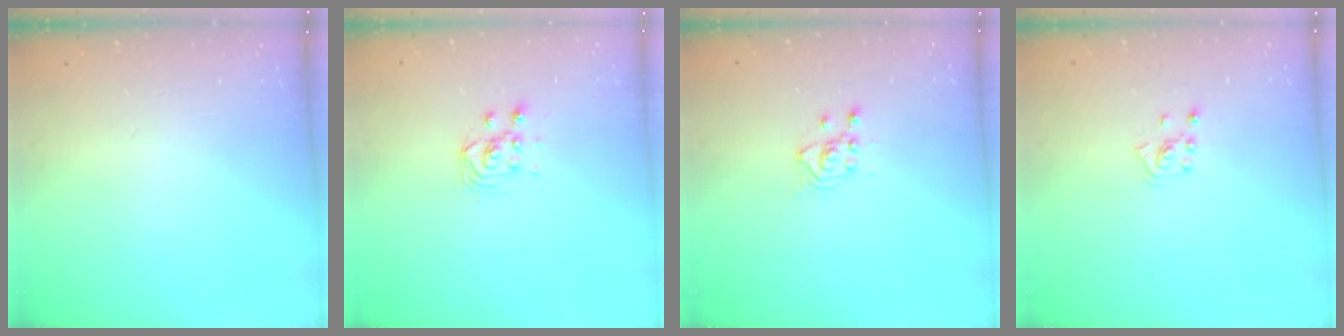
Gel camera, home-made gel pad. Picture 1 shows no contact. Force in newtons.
{"total": 3.0, "press": 3.0, "slide": 0.1}
{"total": 2.6, "press": 2.5, "slide": 0.3}
{"total": 2.6, "press": 2.6, "slide": 0.5}